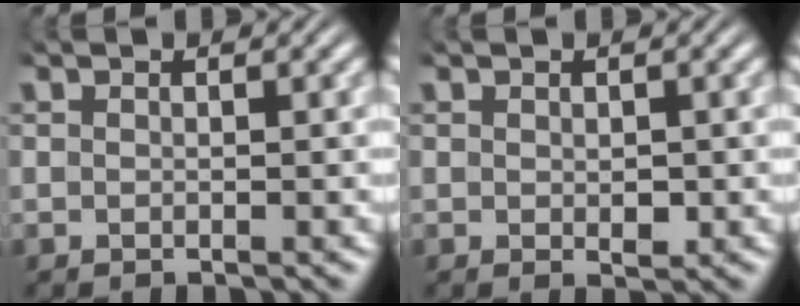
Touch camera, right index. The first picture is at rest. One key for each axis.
{"total": 1.0, "fx": -0.1, "fy": 0.5, "fz": 0.8, "tx": -0.018, "ty": -0.011, "tz": 0.005}